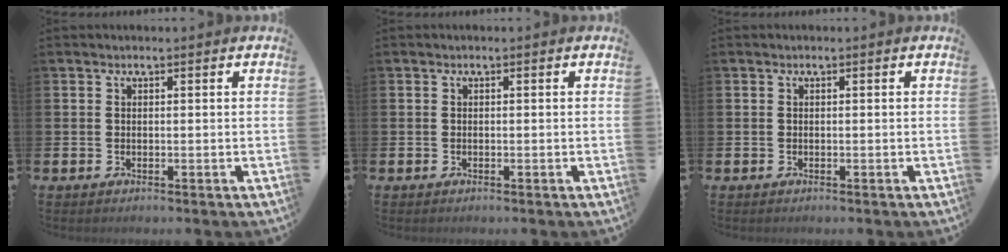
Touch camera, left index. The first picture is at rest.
{"total": 0.0}
{"total": 0.0}